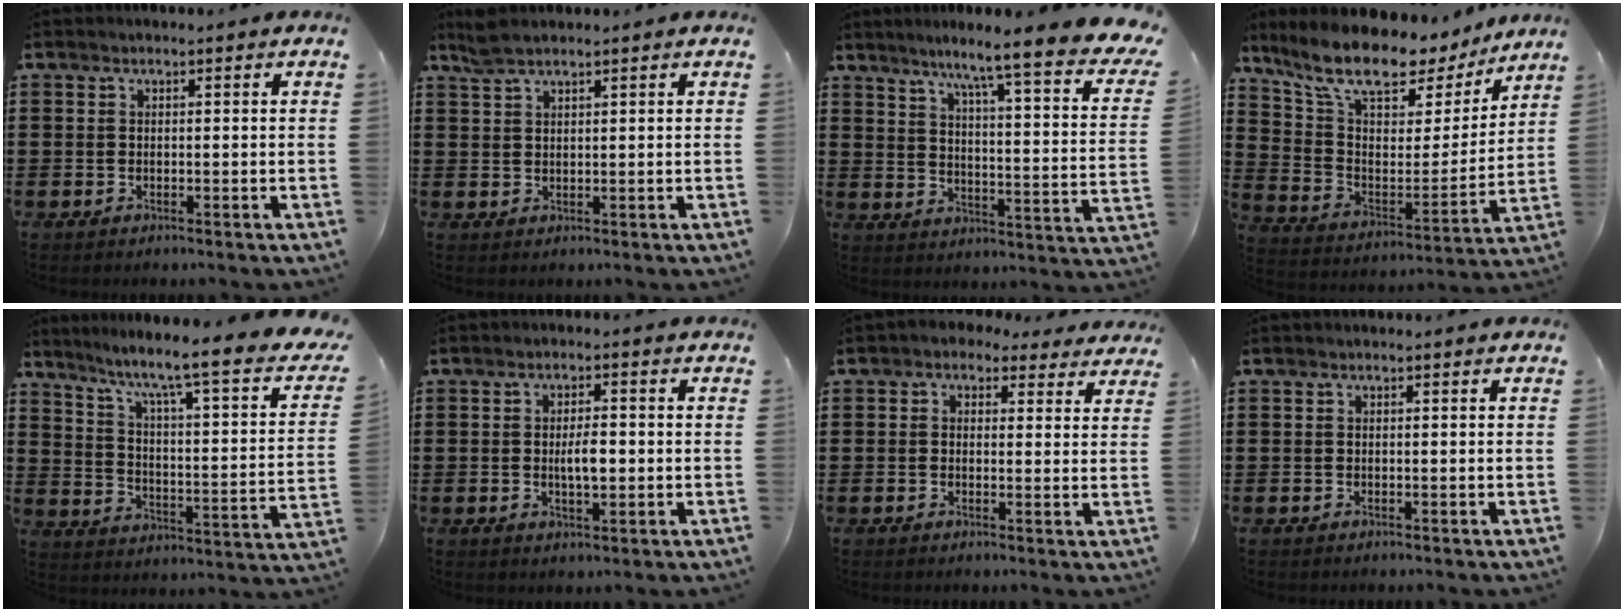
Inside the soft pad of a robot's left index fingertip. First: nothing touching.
{"total": 2.4, "force": [2.0, 0.5, 1.3], "torque": [-0.029, 0.002, 0.038]}
{"total": 8.1, "force": [6.3, -0.8, 5.0], "torque": [-0.101, -0.062, 0.090]}
{"total": 11.5, "force": [9.7, 3.1, 5.4], "torque": [-0.134, -0.065, 0.163]}
{"total": 6.2, "force": [4.4, -0.4, 4.3], "torque": [-0.105, -0.047, 0.058]}
{"total": 3.9, "force": [-0.1, 1.3, 3.7], "torque": [-0.061, -0.001, -0.006]}
{"total": 2.2, "force": [1.5, 1.4, 0.7], "torque": [-0.014, 0.001, 0.025]}
{"total": 0.0}